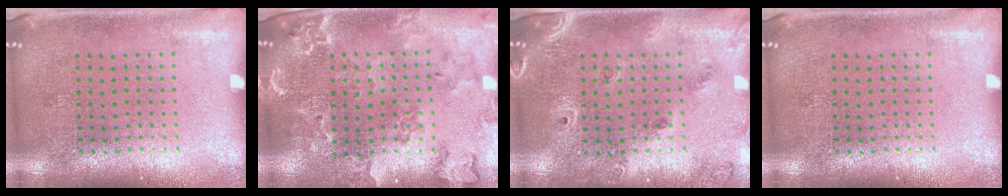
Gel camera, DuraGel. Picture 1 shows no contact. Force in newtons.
{"total": 1.4, "press": 1.4, "slide": 0.3}
{"total": 1.5, "press": 1.4, "slide": 0.6}
{"total": 0.0}